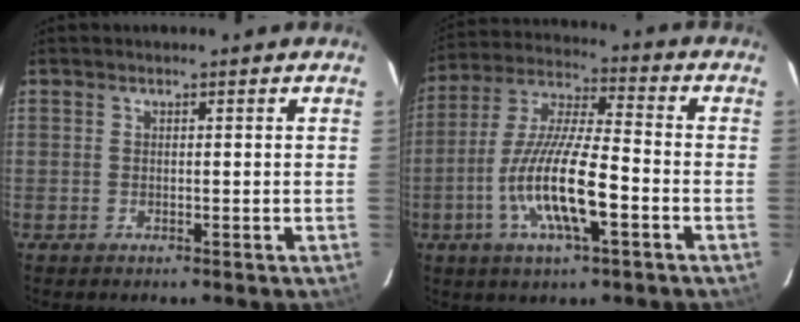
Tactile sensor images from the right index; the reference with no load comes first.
{"total": 14.8, "force": [-5.1, 3.0, 13.6], "torque": [-0.275, -0.011, -0.098]}